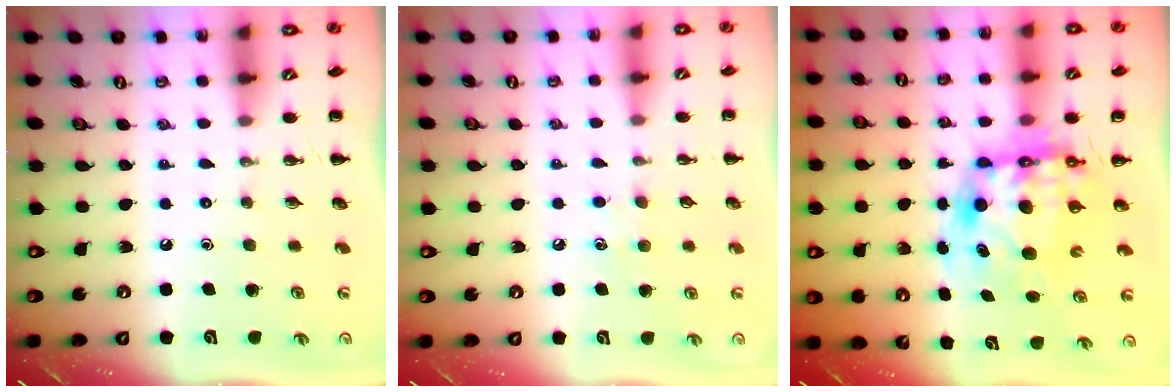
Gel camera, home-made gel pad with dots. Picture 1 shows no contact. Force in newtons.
{"total": 5.0, "press": 4.8, "slide": 1.4}
{"total": 11.7, "press": 11.3, "slide": 2.9}